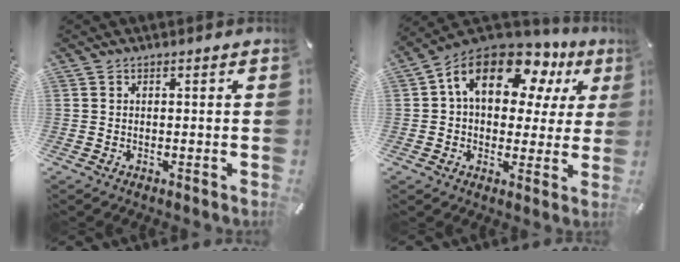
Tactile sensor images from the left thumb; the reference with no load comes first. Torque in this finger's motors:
{"motor_torque": [1.93, 1.90, 2.16, -0.61, 0.21]}